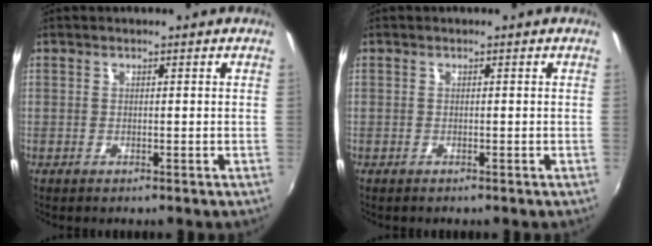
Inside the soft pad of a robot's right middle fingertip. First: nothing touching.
{"total": 0.0}